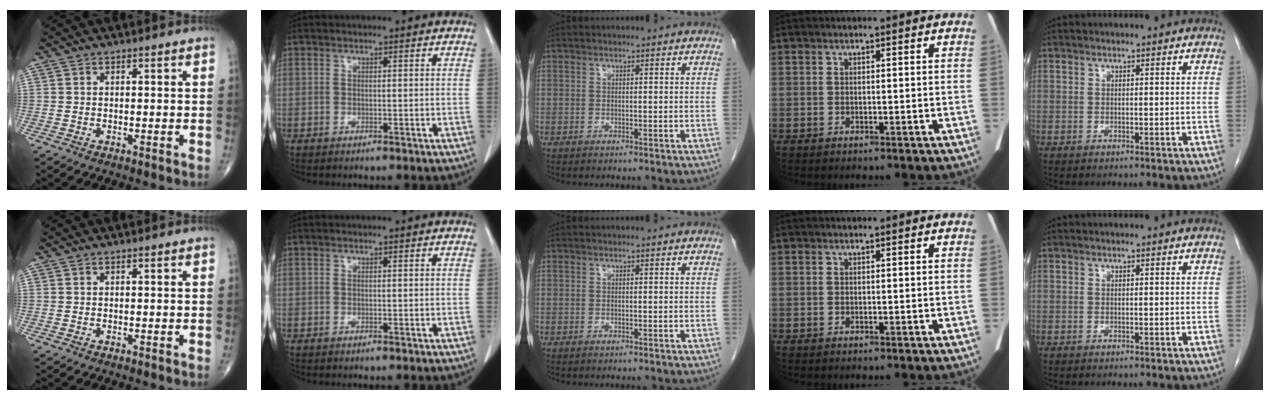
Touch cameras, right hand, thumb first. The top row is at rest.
{}